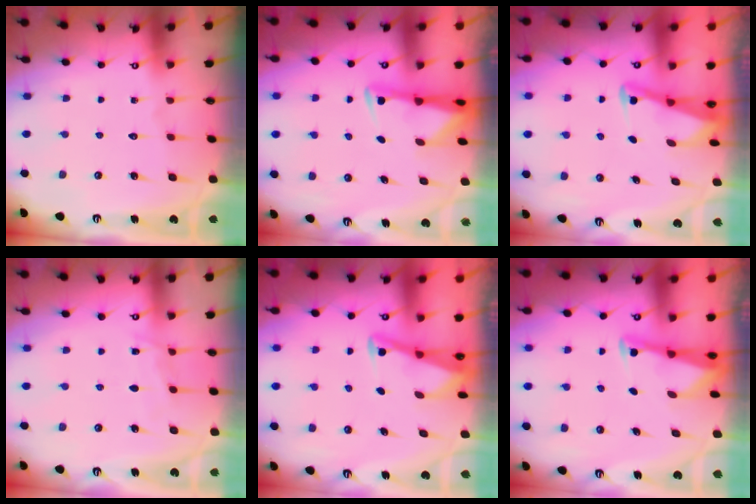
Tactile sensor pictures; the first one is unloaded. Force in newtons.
{"total": 3.0, "press": 2.9, "slide": 0.5}
{"total": 3.0, "press": 2.9, "slide": 0.4}
{"total": 5.0, "press": 4.9, "slide": 0.5}
{"total": 2.8, "press": 2.8, "slide": 0.4}
{"total": 3.0, "press": 3.0, "slide": 0.2}